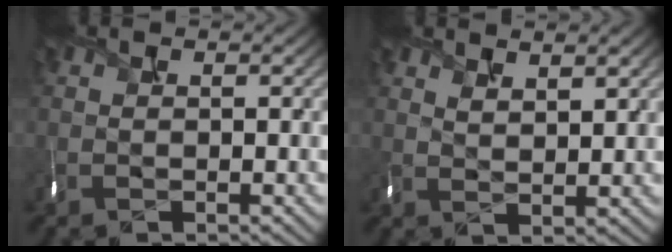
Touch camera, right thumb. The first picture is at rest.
{"total": 2.5, "force": [2.2, 0.5, 1.1], "torque": [-0.013, -0.010, 0.044]}